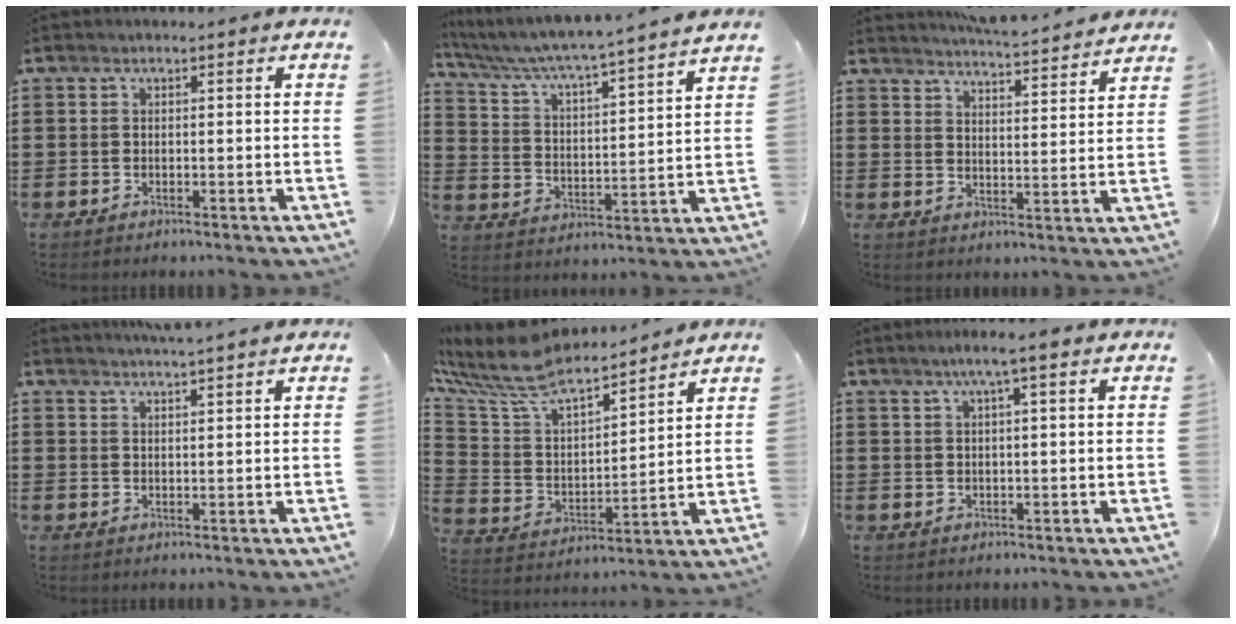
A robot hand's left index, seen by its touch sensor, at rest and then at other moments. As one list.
[{"total": 4.3, "force": [4.0, -1.0, 1.4], "torque": [-0.050, -0.041, 0.056]}, {"total": 4.8, "force": [4.7, -0.3, 0.6], "torque": [-0.023, -0.034, 0.081]}, {"total": 2.2, "force": [2.1, -0.5, 0.5], "torque": [-0.013, -0.004, 0.041]}, {"total": 9.5, "force": [8.4, 2.3, 3.8], "torque": [-0.120, -0.061, 0.144]}, {"total": 3.1, "force": [1.6, -0.2, 2.6], "torque": [-0.052, 0.002, 0.027]}]